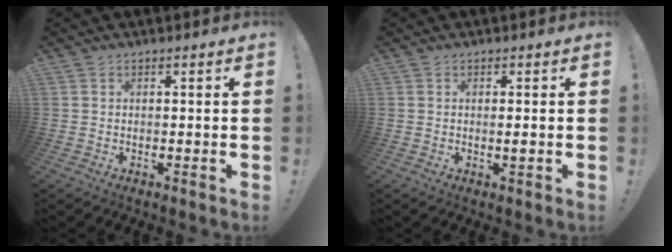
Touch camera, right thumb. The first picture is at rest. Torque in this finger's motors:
{"motor_torque": [0.04, -0.26, -0.13, 0.36, -0.08]}